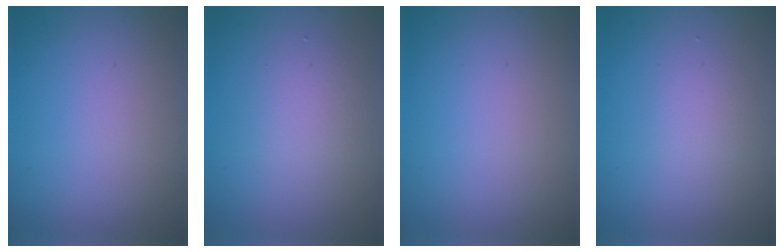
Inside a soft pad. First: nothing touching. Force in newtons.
{"total": 2.4, "press": 2.4, "slide": 0.1}
{"total": 0.0}
{"total": 1.6, "press": 1.6, "slide": 0.0}